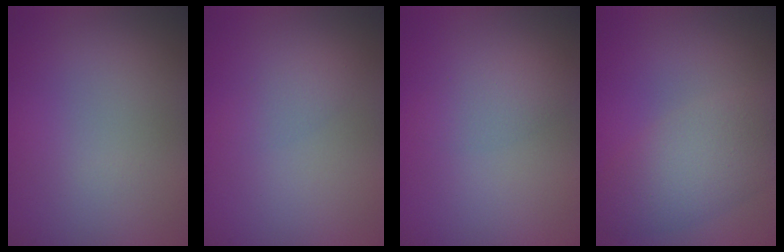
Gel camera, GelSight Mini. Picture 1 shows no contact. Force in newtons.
{"total": 1.0, "press": 1.0, "slide": 0.1}
{"total": 1.8, "press": 1.8, "slide": 0.1}
{"total": 5.2, "press": 5.2, "slide": 0.2}